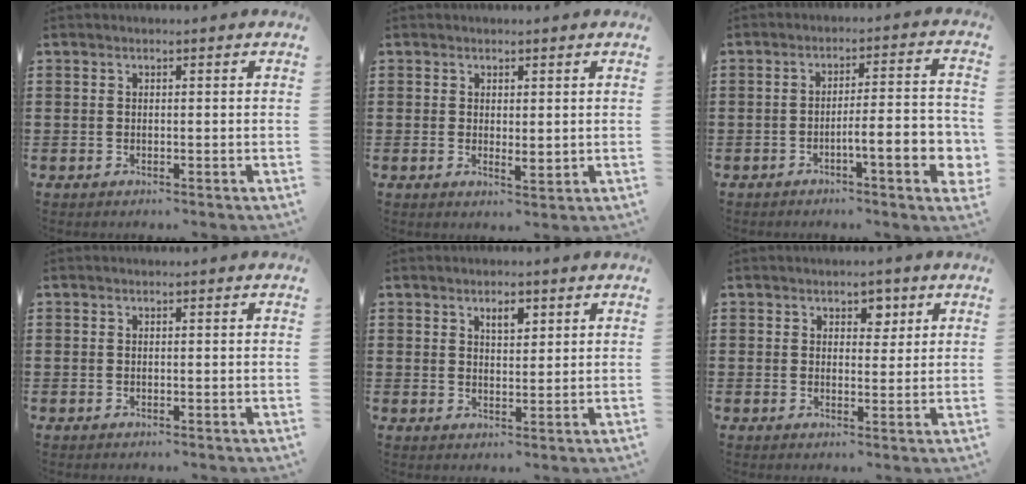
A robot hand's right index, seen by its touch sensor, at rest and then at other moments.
{"total": 1.3, "force": [0.6, 0.6, 1.0], "torque": [-0.019, 0.001, 0.012]}
{"total": 8.1, "force": [-2.8, 1.4, 7.5], "torque": [-0.113, -0.003, -0.047]}
{"total": 0.0}
{"total": 2.7, "force": [1.7, 1.1, 1.8], "torque": [-0.023, -0.004, 0.026]}
{"total": 2.7, "force": [1.6, 2.0, 1.0], "torque": [-0.013, 0.003, 0.025]}